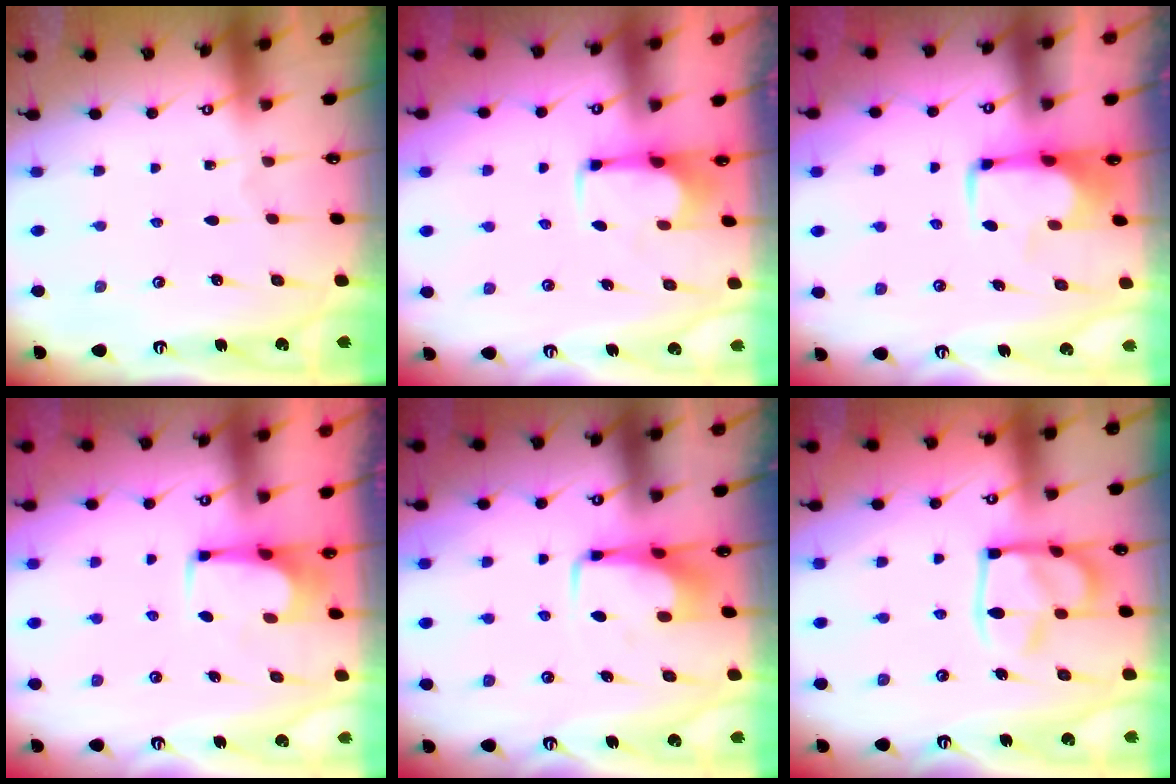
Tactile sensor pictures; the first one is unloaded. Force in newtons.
{"total": 2.8, "press": 2.5, "slide": 1.1}
{"total": 1.7, "press": 1.6, "slide": 0.5}
{"total": 3.5, "press": 3.4, "slide": 0.2}
{"total": 6.6, "press": 6.5, "slide": 1.2}
{"total": 14.3, "press": 14.2, "slide": 1.5}